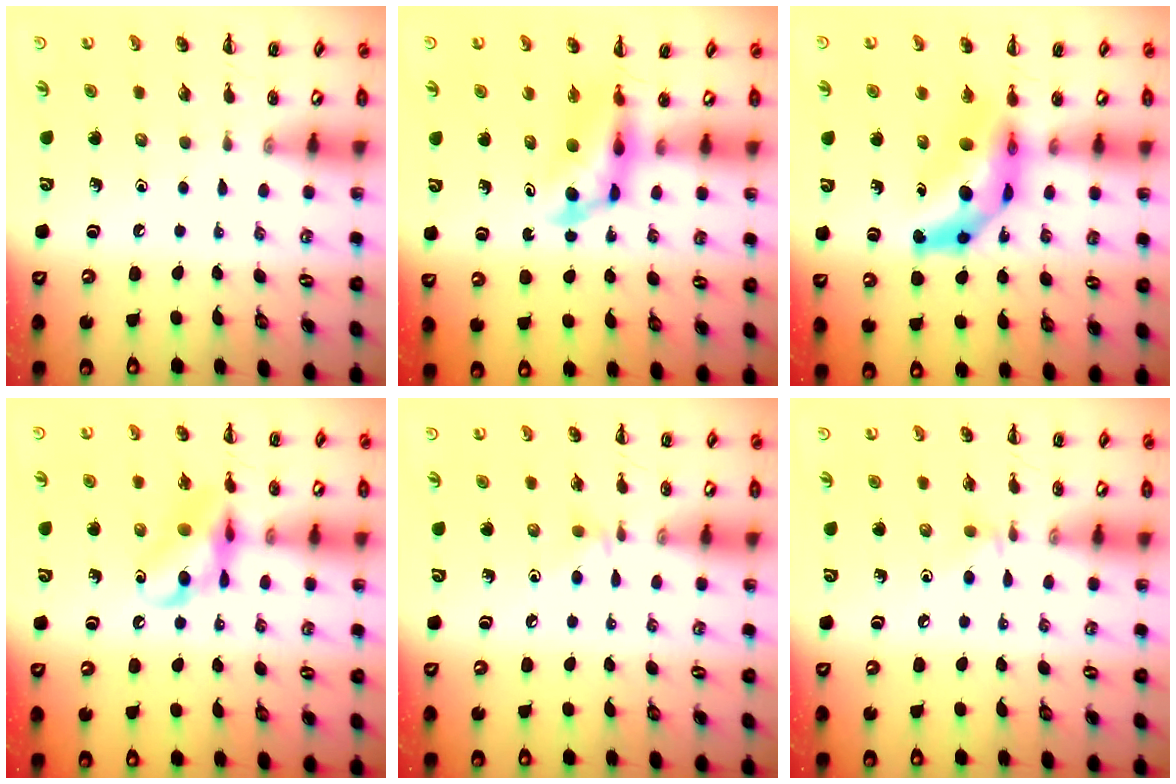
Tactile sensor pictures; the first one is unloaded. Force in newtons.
{"total": 5.5, "press": 5.4, "slide": 0.9}
{"total": 8.9, "press": 8.4, "slide": 2.8}
{"total": 13.6, "press": 13.4, "slide": 2.7}
{"total": 3.0, "press": 2.8, "slide": 1.1}
{"total": 2.8, "press": 2.6, "slide": 1.1}